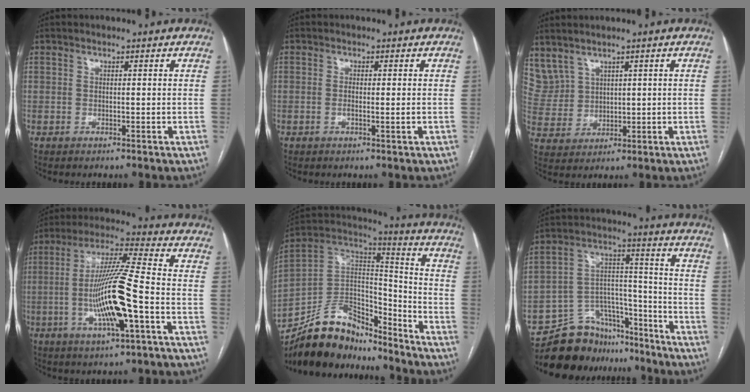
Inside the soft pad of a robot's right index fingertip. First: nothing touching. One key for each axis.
{"total": 2.1, "fx": -0.1, "fy": 0.4, "fz": 2.0, "tx": -0.036, "ty": 0.001, "tz": 0.002}
{"total": 8.1, "fx": 5.2, "fy": 5.9, "fz": 2.0, "tx": -0.070, "ty": 0.028, "tz": 0.133}
{"total": 14.4, "fx": -3.4, "fy": 0.7, "fz": 14.0, "tx": -0.269, "ty": -0.001, "tz": -0.062}
{"total": 17.7, "fx": -15.0, "fy": 7.6, "fz": 5.6, "tx": -0.098, "ty": 0.059, "tz": -0.260}
{"total": 13.7, "fx": -12.1, "fy": 6.3, "fz": 1.8, "tx": -0.019, "ty": 0.065, "tz": -0.200}